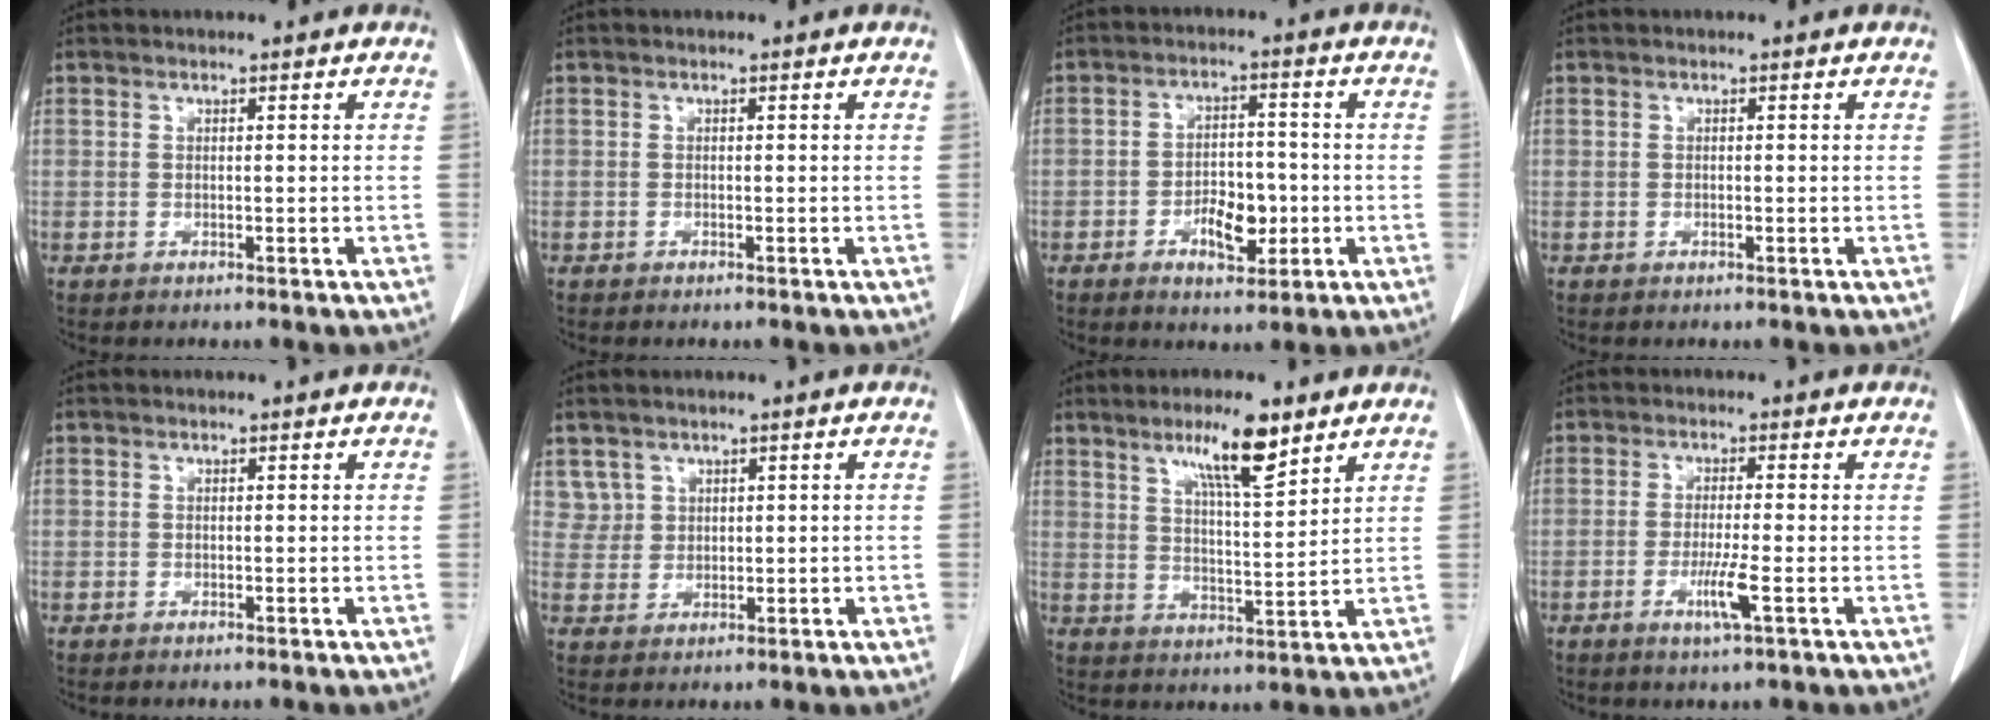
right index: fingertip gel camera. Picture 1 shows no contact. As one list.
[{"total": 0.0}, {"total": 6.2, "force": [-2.0, 3.2, 5.0], "torque": [-0.083, 0.006, -0.026]}, {"total": 0.0}, {"total": 0.0}, {"total": 3.1, "force": [1.8, 2.5, -0.2], "torque": [0.016, 0.006, 0.032]}, {"total": 9.1, "force": [6.0, 1.2, 6.8], "torque": [-0.118, -0.002, 0.103]}, {"total": 4.2, "force": [-1.5, -0.3, 3.9], "torque": [-0.076, -0.010, -0.029]}]